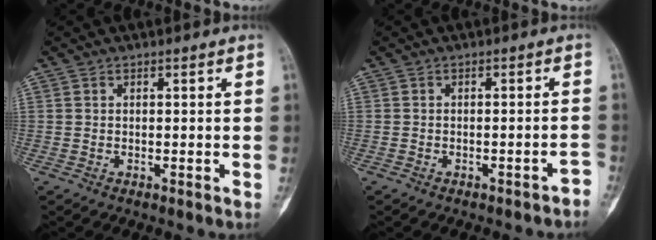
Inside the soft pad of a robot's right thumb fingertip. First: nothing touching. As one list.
[{"total": 2.0, "force": [-1.7, 0.9, 0.7], "torque": [0.000, 0.030, -0.019]}]